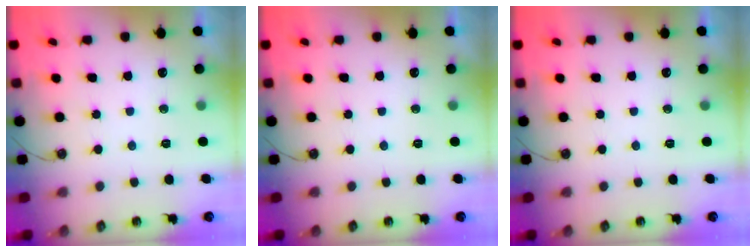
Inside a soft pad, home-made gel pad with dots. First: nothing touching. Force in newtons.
{"total": 0.0}
{"total": 0.0}